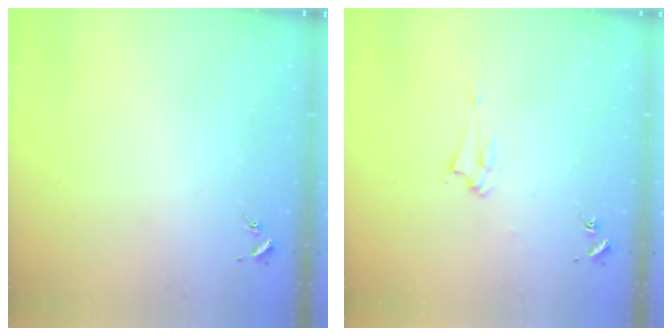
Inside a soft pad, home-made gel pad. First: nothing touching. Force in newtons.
{"total": 2.1, "press": 2.1, "slide": 0.2}